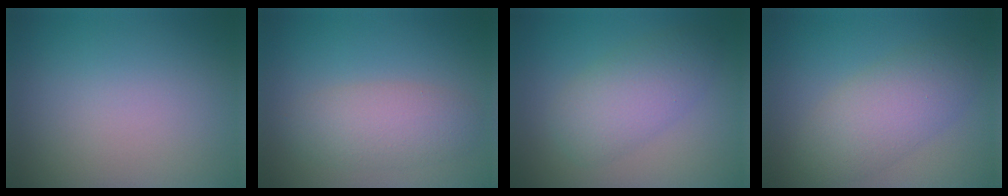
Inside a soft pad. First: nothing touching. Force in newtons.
{"total": 3.7, "press": 3.7, "slide": 0.3}
{"total": 4.3, "press": 4.3, "slide": 0.2}
{"total": 4.9, "press": 4.9, "slide": 0.0}